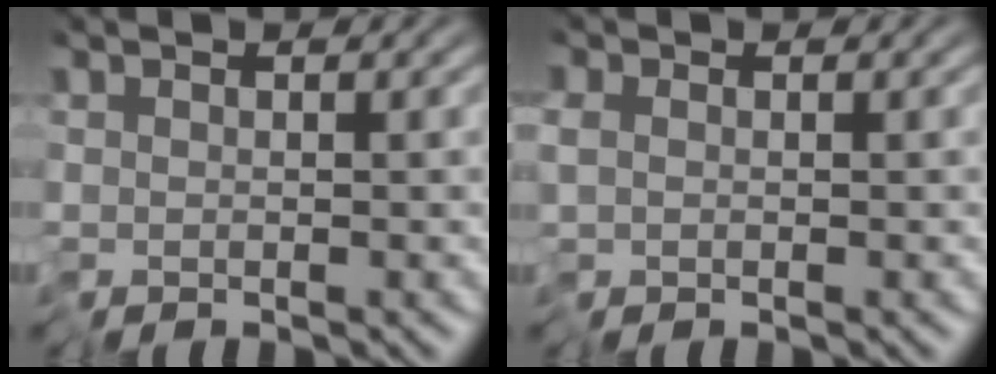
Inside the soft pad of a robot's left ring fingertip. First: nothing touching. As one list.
[{"total": 0.7, "force": [-0.4, 0.5, 0.2], "torque": [-0.005, -0.003, -0.009]}]